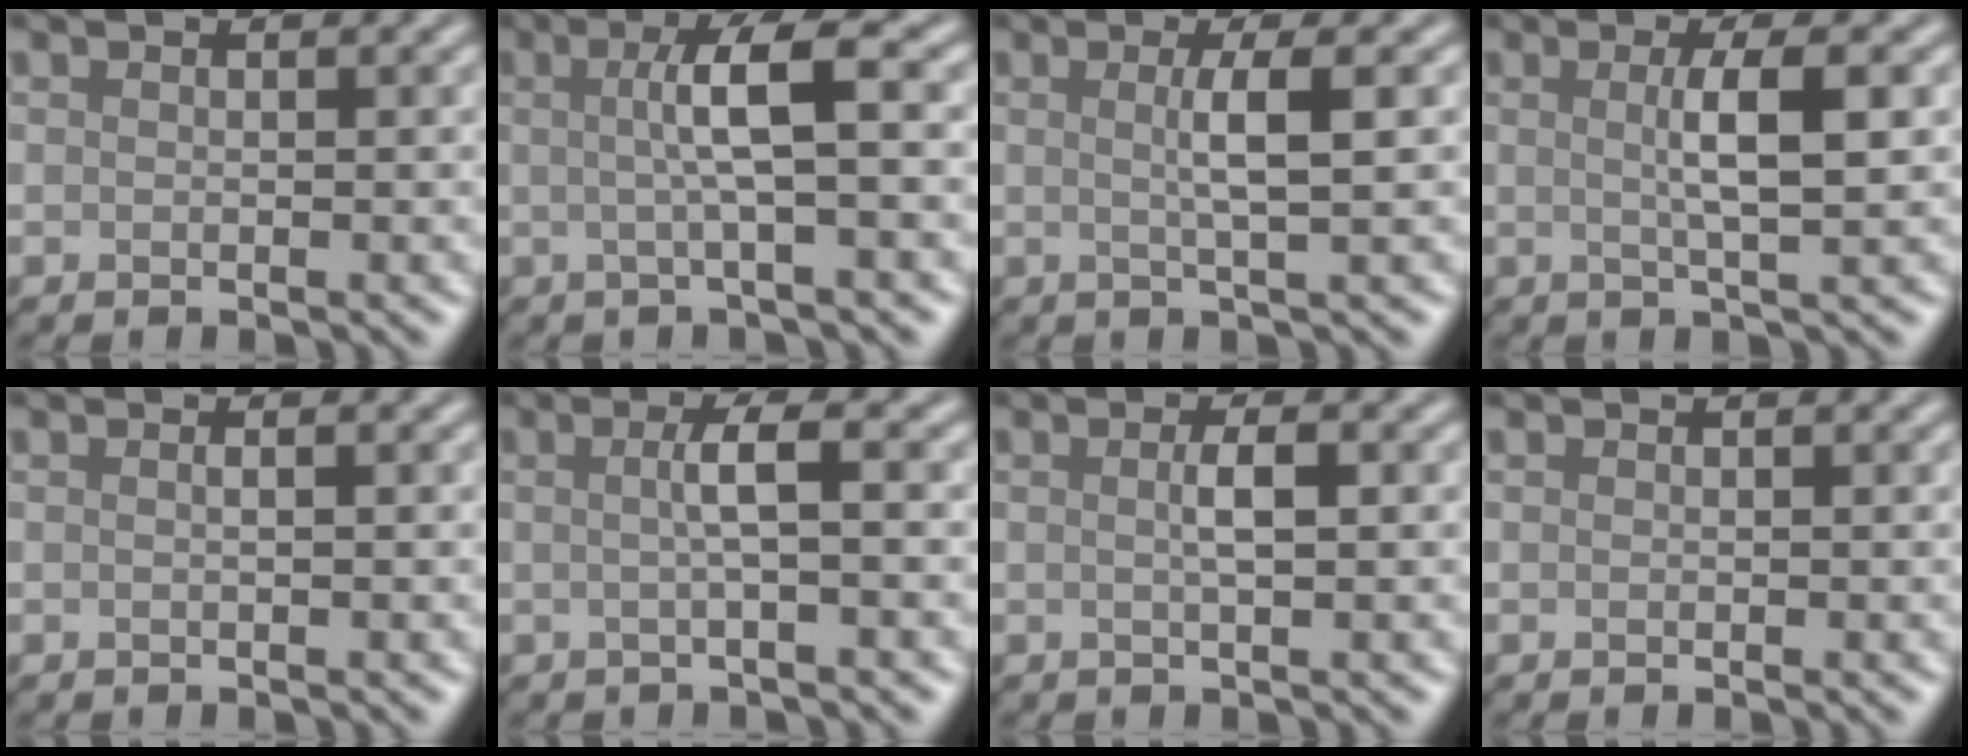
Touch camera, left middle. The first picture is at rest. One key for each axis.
{"total": 4.5, "fx": 0.3, "fy": 0.7, "fz": 4.4, "tx": -0.073, "ty": 0.008, "tz": 0.001}
{"total": 2.9, "fx": 0.4, "fy": 0.6, "fz": 2.8, "tx": -0.046, "ty": 0.004, "tz": 0.000}
{"total": 3.7, "fx": 0.5, "fy": 0.8, "fz": 3.6, "tx": -0.057, "ty": 0.003, "tz": 0.004}
{"total": 0.6, "fx": 0.1, "fy": 0.2, "fz": 0.6, "tx": -0.009, "ty": 0.001, "tz": -0.003}
{"total": 2.6, "fx": 0.1, "fy": 0.5, "fz": 2.5, "tx": -0.046, "ty": 0.003, "tz": -0.003}
{"total": 1.8, "fx": 0.1, "fy": 0.3, "fz": 1.8, "tx": -0.033, "ty": 0.005, "tz": 0.001}
{"total": 0.0}